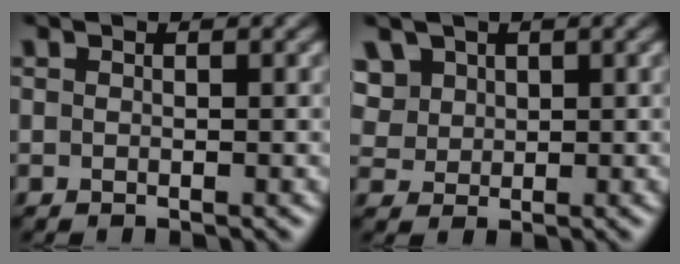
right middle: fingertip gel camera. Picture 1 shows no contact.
{"total": 3.6, "force": [2.2, 2.6, 1.2], "torque": [-0.044, 0.003, 0.050]}